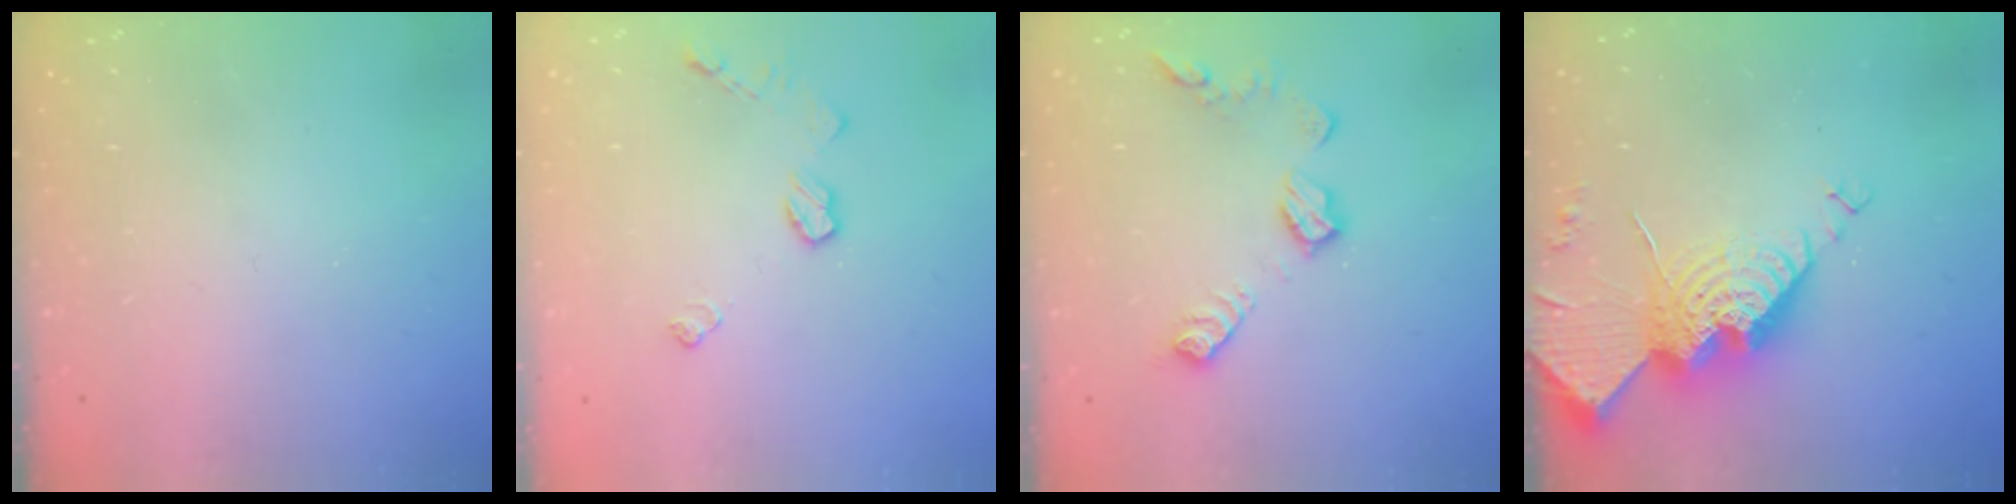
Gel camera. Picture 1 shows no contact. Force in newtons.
{"total": 6.5, "press": 6.5, "slide": 0.4}
{"total": 10.9, "press": 10.9, "slide": 0.7}
{"total": 16.7, "press": 16.6, "slide": 1.5}